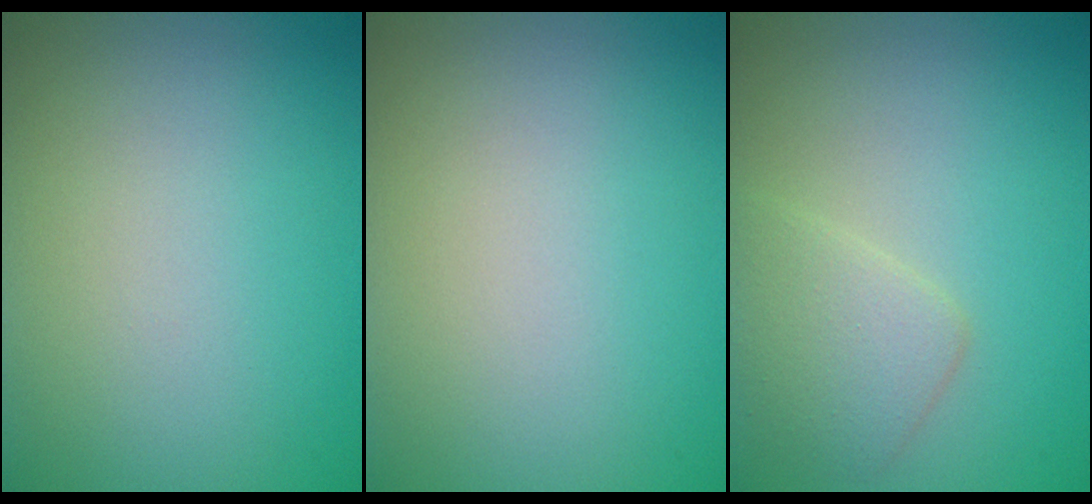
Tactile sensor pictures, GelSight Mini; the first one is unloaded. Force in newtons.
{"total": 0.0}
{"total": 2.8, "press": 2.8, "slide": 0.2}